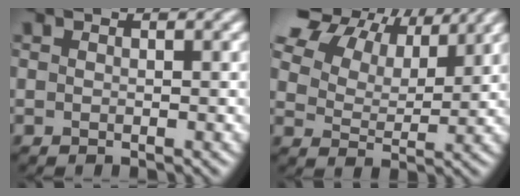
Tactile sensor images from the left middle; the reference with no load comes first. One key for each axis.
{"total": 12.1, "fx": 8.3, "fy": 6.6, "fz": 5.9, "tx": -0.146, "ty": 0.022, "tz": 0.151}